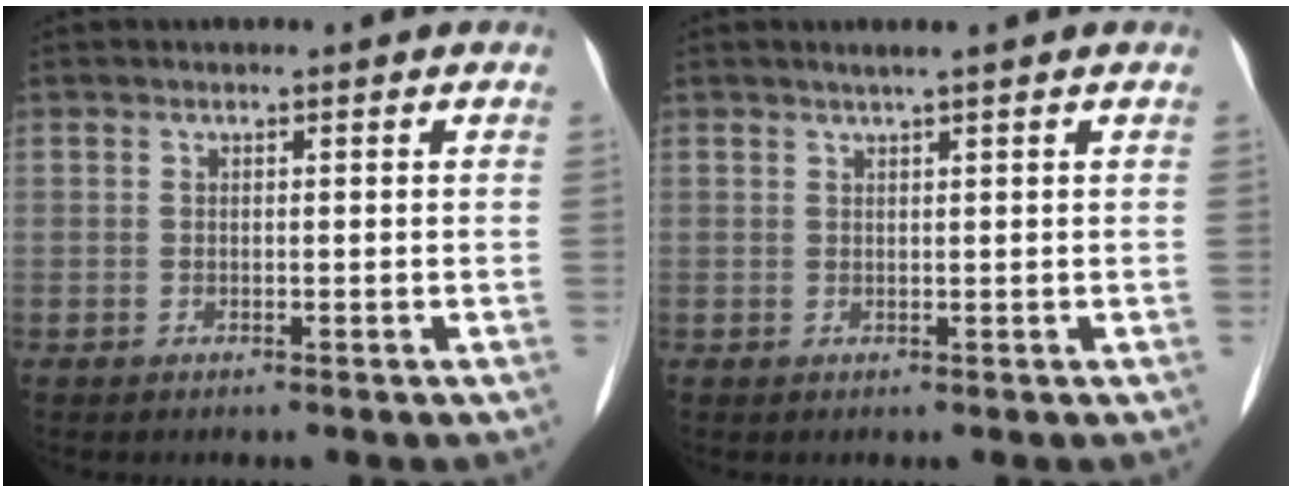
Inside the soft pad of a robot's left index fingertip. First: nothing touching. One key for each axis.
{"total": 1.6, "fx": 1.2, "fy": -0.4, "fz": 1.0, "tx": -0.019, "ty": 0.003, "tz": 0.024}